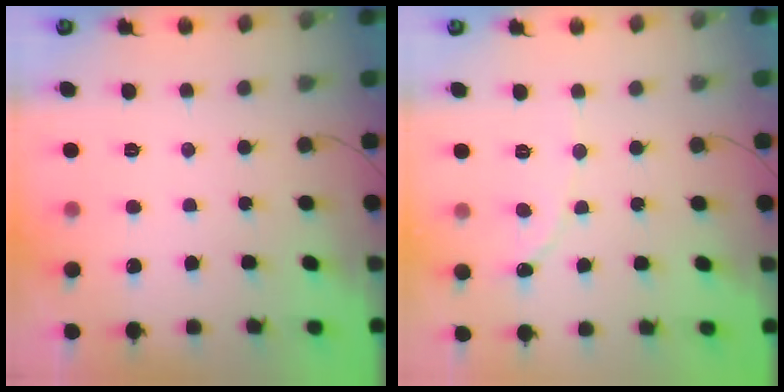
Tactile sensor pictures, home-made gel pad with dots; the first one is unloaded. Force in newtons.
{"total": 1.0, "press": 1.0, "slide": 0.1}